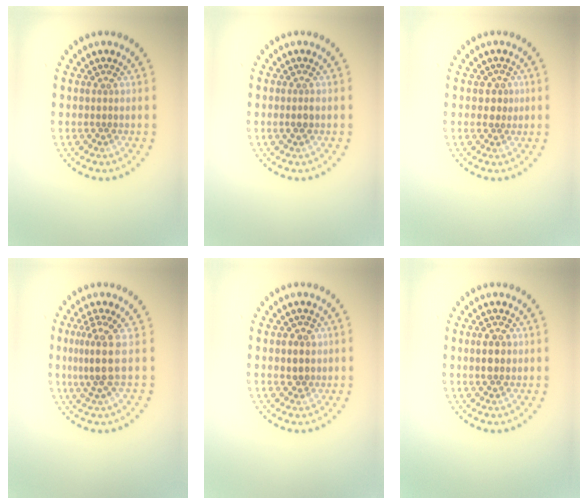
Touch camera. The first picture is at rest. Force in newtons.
{"total": 0.8, "press": 0.7, "slide": 0.3}
{"total": 1.2, "press": 1.1, "slide": 0.5}
{"total": 3.0, "press": 2.2, "slide": 2.0}
{"total": 2.1, "press": 2.0, "slide": 0.6}
{"total": 2.1, "press": 2.0, "slide": 0.2}